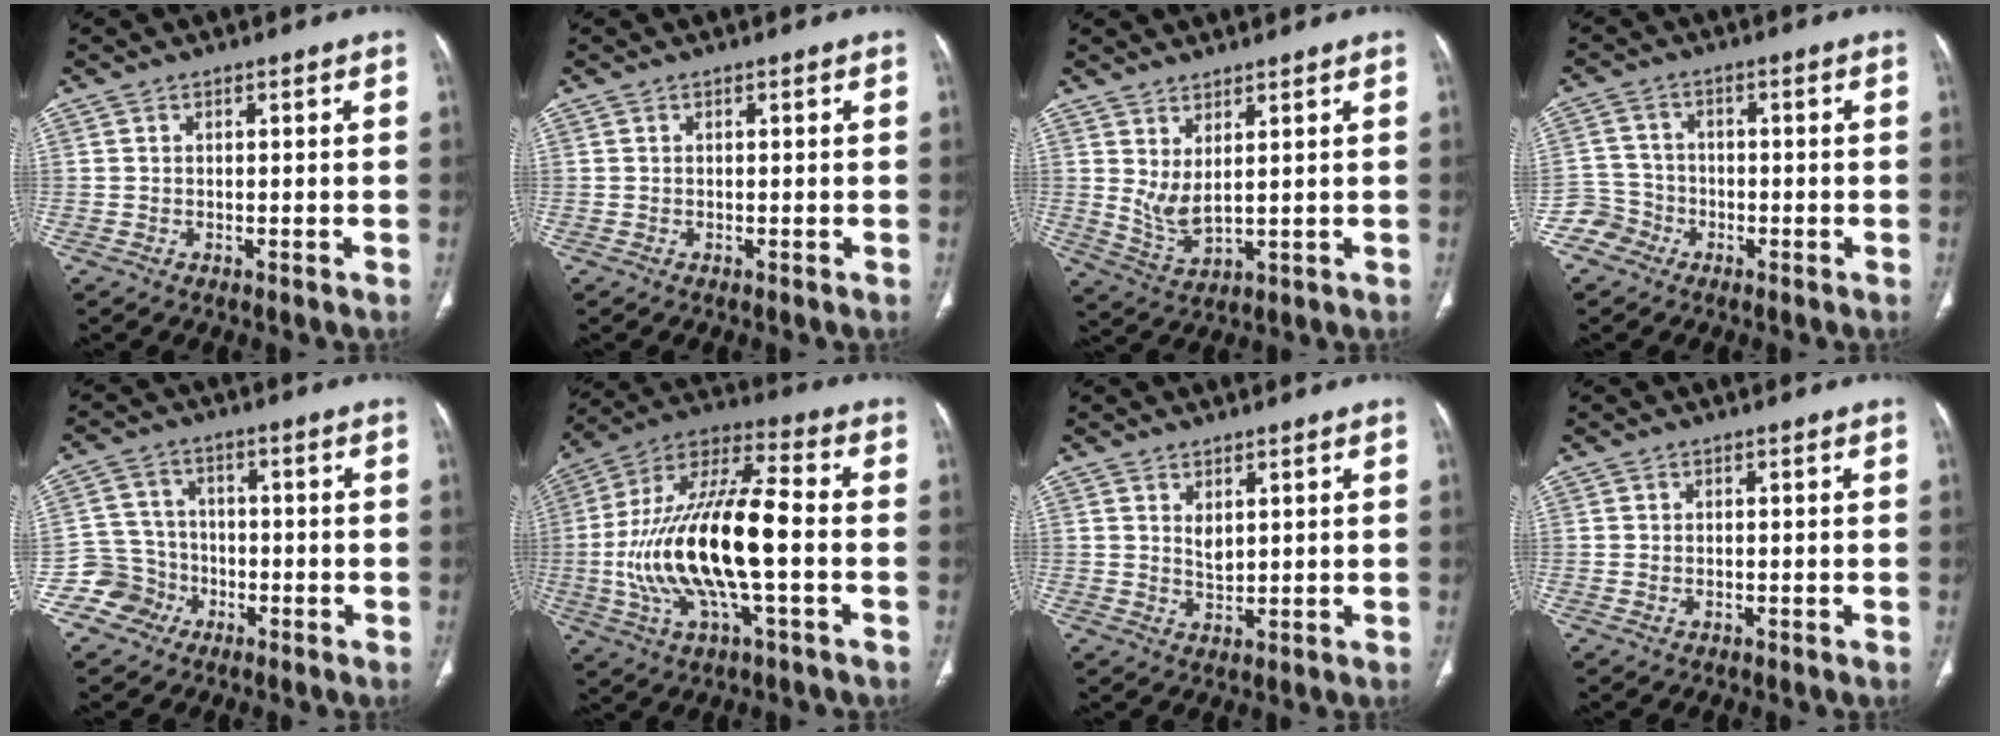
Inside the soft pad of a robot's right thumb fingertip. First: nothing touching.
{"total": 0.0}
{"total": 5.7, "force": [2.3, 1.9, 4.8], "torque": [-0.103, -0.030, 0.058]}
{"total": 4.9, "force": [-2.9, 4.0, -0.4], "torque": [0.032, 0.026, -0.063]}
{"total": 6.9, "force": [-3.4, 6.0, -0.1], "torque": [0.037, 0.035, -0.066]}
{"total": 22.2, "force": [-3.2, 7.5, 20.7], "torque": [-0.420, 0.029, -0.055]}
{"total": 2.5, "force": [1.1, 1.3, 1.8], "torque": [-0.027, -0.013, 0.027]}
{"total": 0.8, "force": [-0.2, 0.5, 0.5], "torque": [-0.017, 0.007, 0.002]}